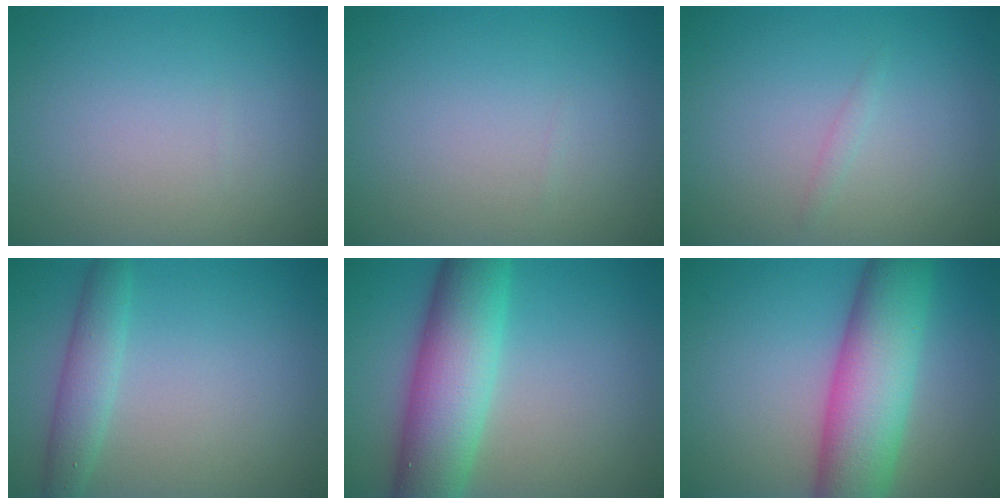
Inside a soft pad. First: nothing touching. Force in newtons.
{"total": 0.0}
{"total": 0.6, "press": 0.6, "slide": 0.0}
{"total": 2.9, "press": 2.9, "slide": 0.2}
{"total": 9.3, "press": 9.3, "slide": 0.4}
{"total": 9.9, "press": 9.9, "slide": 0.3}